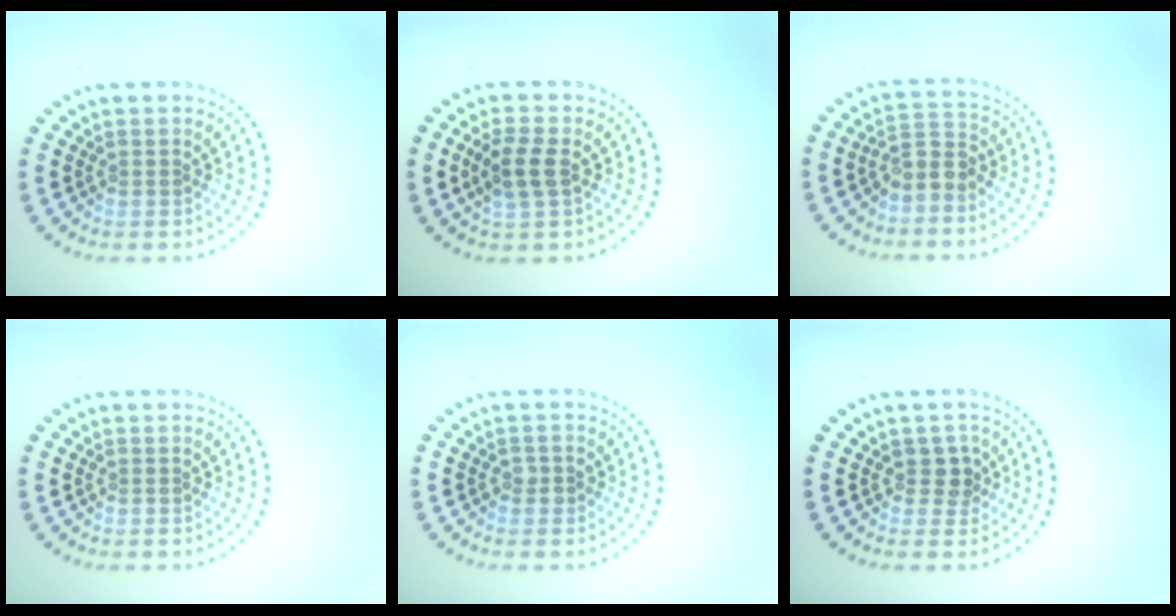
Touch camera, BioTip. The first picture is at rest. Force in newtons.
{"total": 2.8, "press": 2.7, "slide": 0.8}
{"total": 2.5, "press": 2.0, "slide": 1.6}
{"total": 0.0}
{"total": 1.0, "press": 0.9, "slide": 0.1}
{"total": 1.9, "press": 1.6, "slide": 1.0}